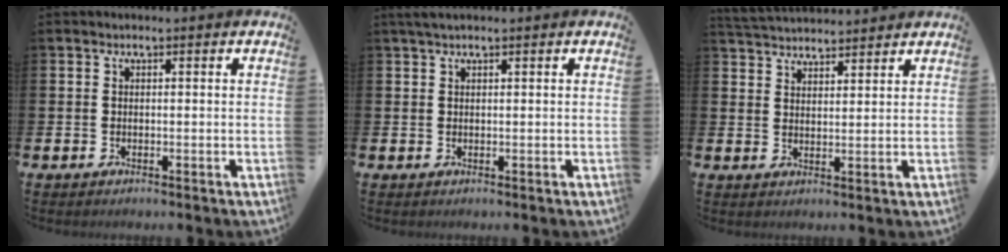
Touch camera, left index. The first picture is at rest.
{"total": 1.3, "force": [1.0, 0.2, 0.8], "torque": [-0.012, 0.002, 0.016]}
{"total": 4.2, "force": [4.1, 0.7, 0.0], "torque": [-0.018, -0.018, 0.076]}